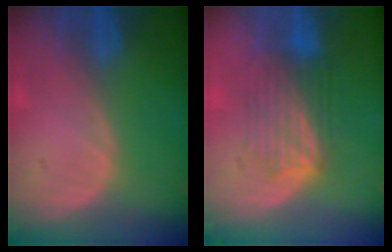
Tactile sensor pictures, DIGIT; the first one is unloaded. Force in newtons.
{"total": 6.3, "press": 6.3, "slide": 0.6}